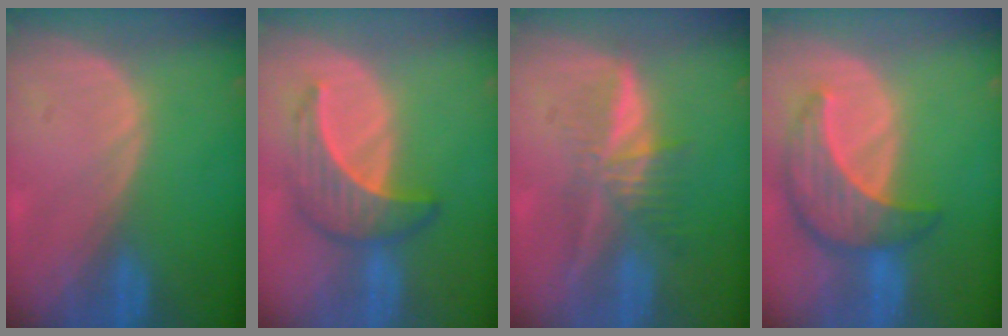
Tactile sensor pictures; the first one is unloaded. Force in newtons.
{"total": 6.4, "press": 6.2, "slide": 1.4}
{"total": 5.9, "press": 5.5, "slide": 2.2}
{"total": 8.6, "press": 7.7, "slide": 3.7}